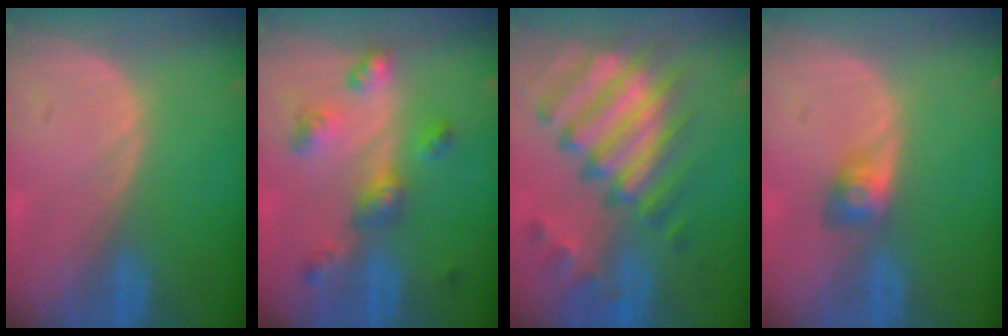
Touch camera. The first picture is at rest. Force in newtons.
{"total": 6.8, "press": 6.0, "slide": 3.2}
{"total": 12.3, "press": 10.6, "slide": 6.2}
{"total": 2.8, "press": 2.6, "slide": 1.1}